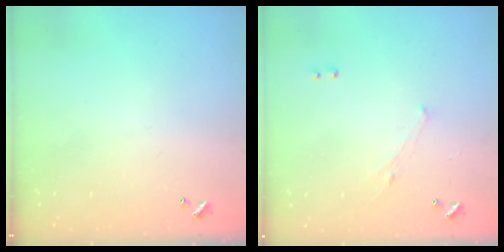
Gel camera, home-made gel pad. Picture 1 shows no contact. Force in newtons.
{"total": 0.9, "press": 0.6, "slide": 0.7}